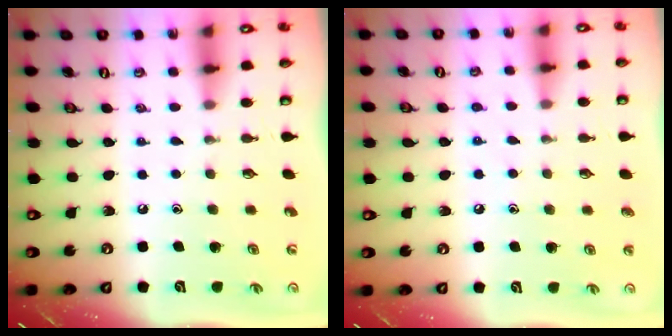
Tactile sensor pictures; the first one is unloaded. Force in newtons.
{"total": 5.6, "press": 5.6, "slide": 0.6}